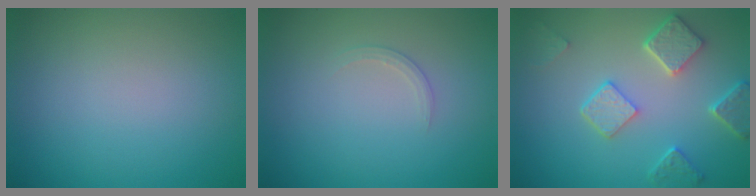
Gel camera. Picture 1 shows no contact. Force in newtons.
{"total": 1.0, "press": 1.0, "slide": 0.0}
{"total": 4.7, "press": 3.7, "slide": 2.9}